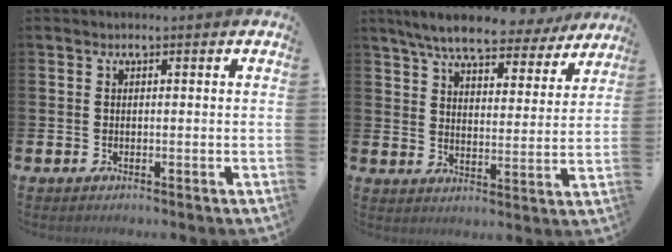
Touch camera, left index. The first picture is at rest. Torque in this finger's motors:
{"motor_torque": [0.94, -1.20, 0.09, 0.21]}